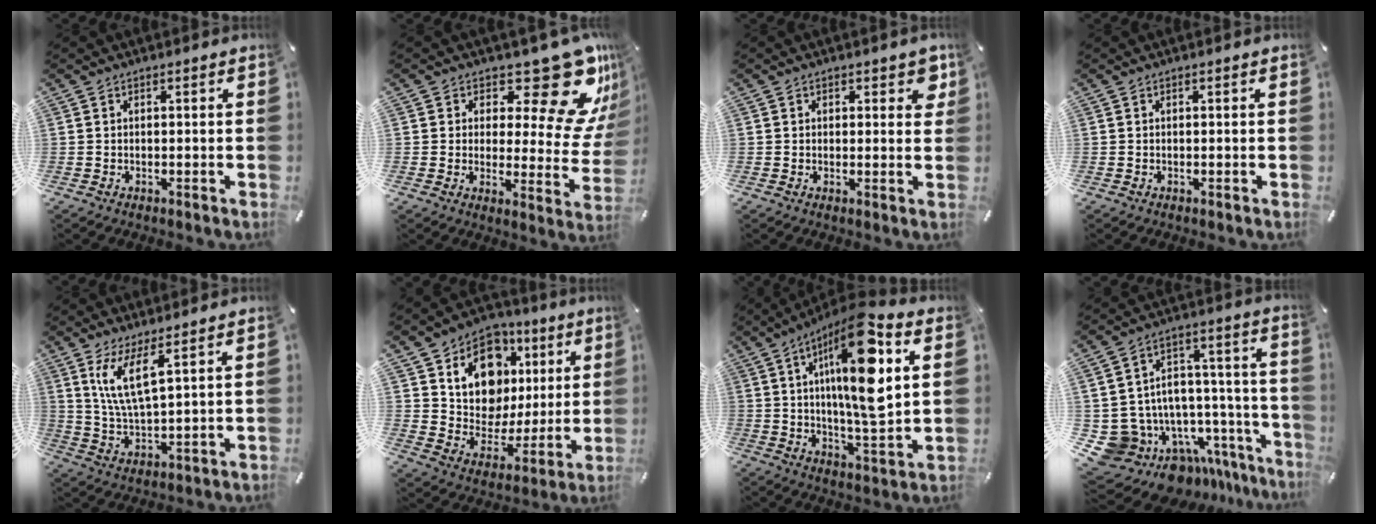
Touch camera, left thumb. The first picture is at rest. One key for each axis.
{"total": 19.2, "fx": 12.6, "fy": 8.0, "fz": 12.1, "tx": -0.150, "ty": -0.100, "tz": 0.209}
{"total": 3.5, "fx": 1.7, "fy": 2.2, "fz": 2.1, "tx": -0.005, "ty": -0.007, "tz": 0.021}
{"total": 0.0}
{"total": 9.5, "fx": 5.7, "fy": 2.4, "fz": 7.2, "tx": -0.163, "ty": -0.011, "tz": 0.102}
{"total": 14.3, "fx": 5.6, "fy": 11.6, "fz": 6.0, "tx": -0.095, "ty": -0.037, "tz": 0.109}
{"total": 21.1, "fx": 6.2, "fy": 6.2, "fz": 19.2, "tx": -0.341, "ty": -0.024, "tz": 0.083}
{"total": 13.7, "fx": -8.6, "fy": 9.9, "fz": 4.2, "tx": -0.044, "ty": 0.015, "tz": -0.122}